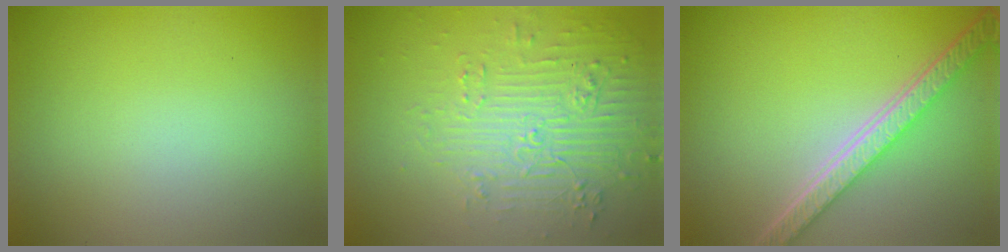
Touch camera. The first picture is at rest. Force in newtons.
{"total": 4.4, "press": 3.4, "slide": 2.8}
{"total": 5.5, "press": 4.1, "slide": 3.8}